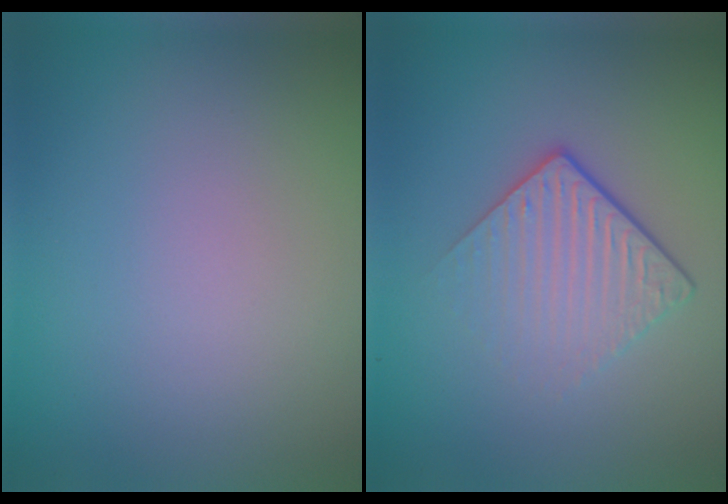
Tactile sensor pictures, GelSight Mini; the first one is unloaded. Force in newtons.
{"total": 4.4, "press": 2.7, "slide": 3.4}